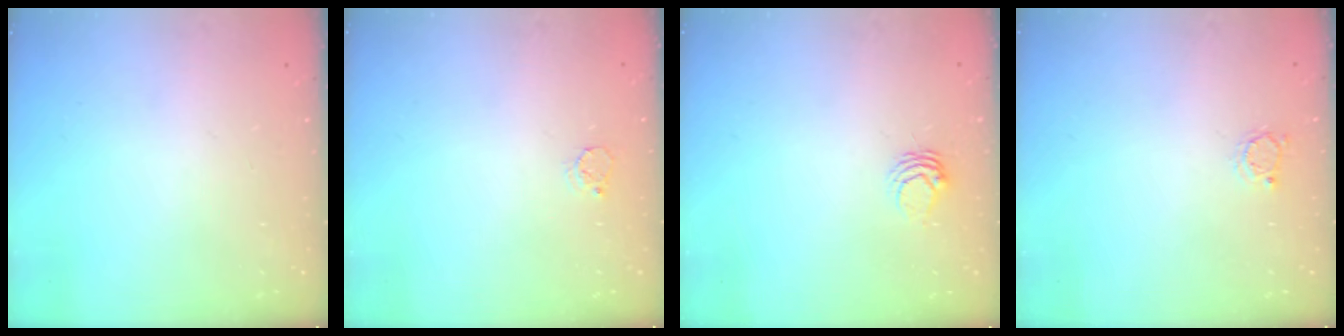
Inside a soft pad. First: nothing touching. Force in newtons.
{"total": 3.3, "press": 3.2, "slide": 0.4}
{"total": 4.4, "press": 4.3, "slide": 0.5}
{"total": 2.6, "press": 2.6, "slide": 0.4}